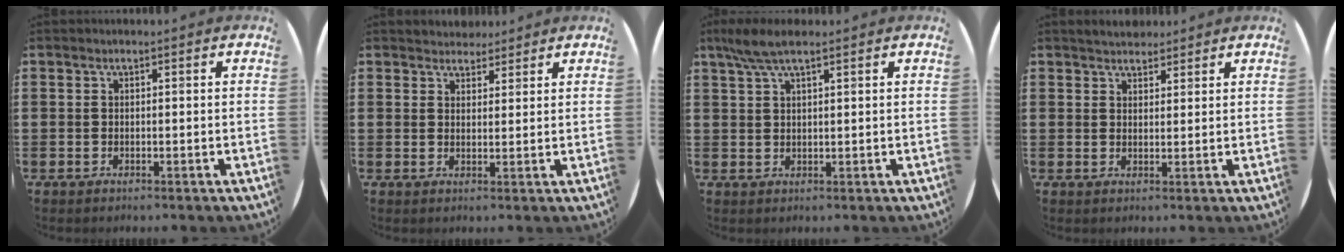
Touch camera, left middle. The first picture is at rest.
{"total": 2.5, "force": [2.4, 0.9, 0.0], "torque": [0.005, -0.004, 0.044]}
{"total": 4.0, "force": [2.8, 0.8, 2.8], "torque": [-0.058, 0.005, 0.050]}
{"total": 2.8, "force": [2.7, 0.7, 0.1], "torque": [-0.006, 0.000, 0.052]}